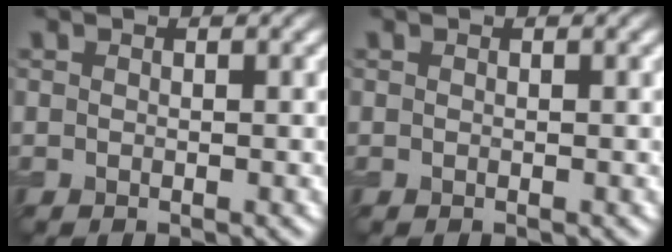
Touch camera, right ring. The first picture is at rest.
{"total": 0.0}